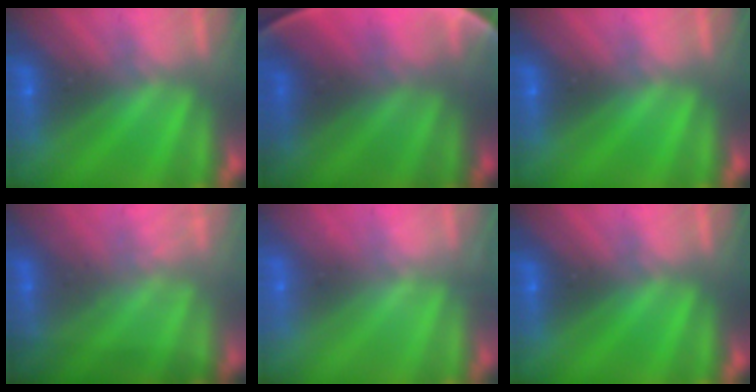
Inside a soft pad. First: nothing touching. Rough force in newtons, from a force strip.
{"total": 10.5}
{"total": 0.0}
{"total": 1.3}
{"total": 2.5}
{"total": 0.0}